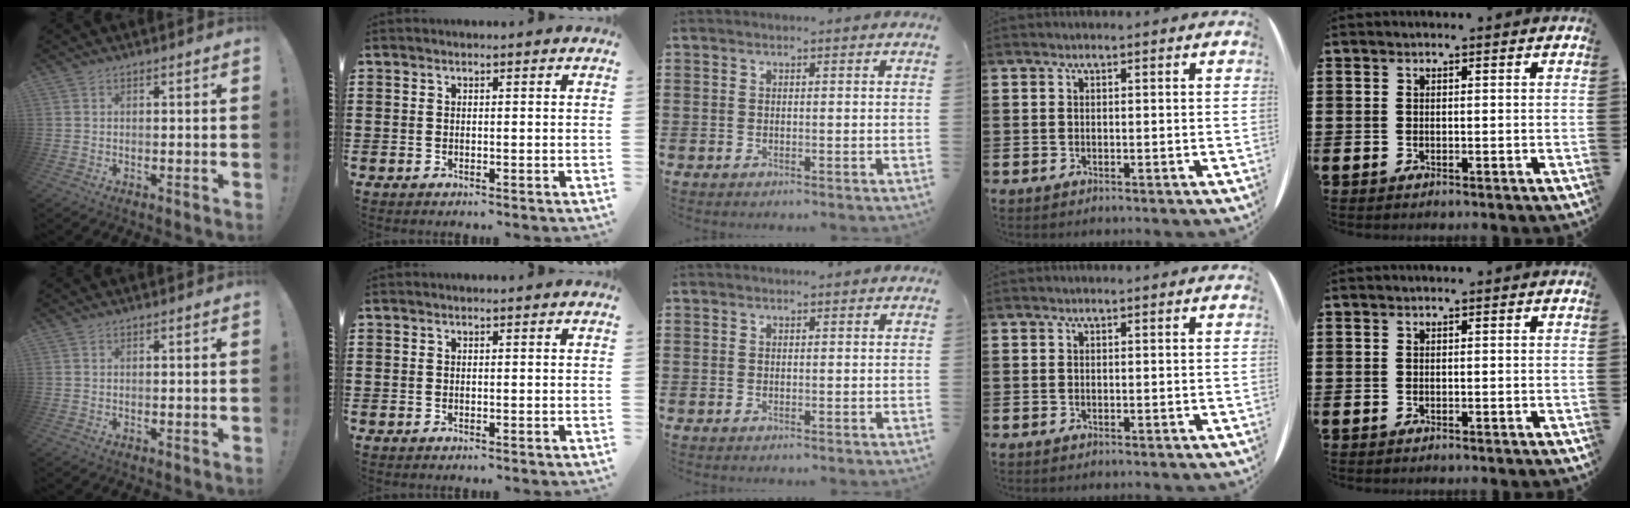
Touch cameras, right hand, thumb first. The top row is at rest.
{}